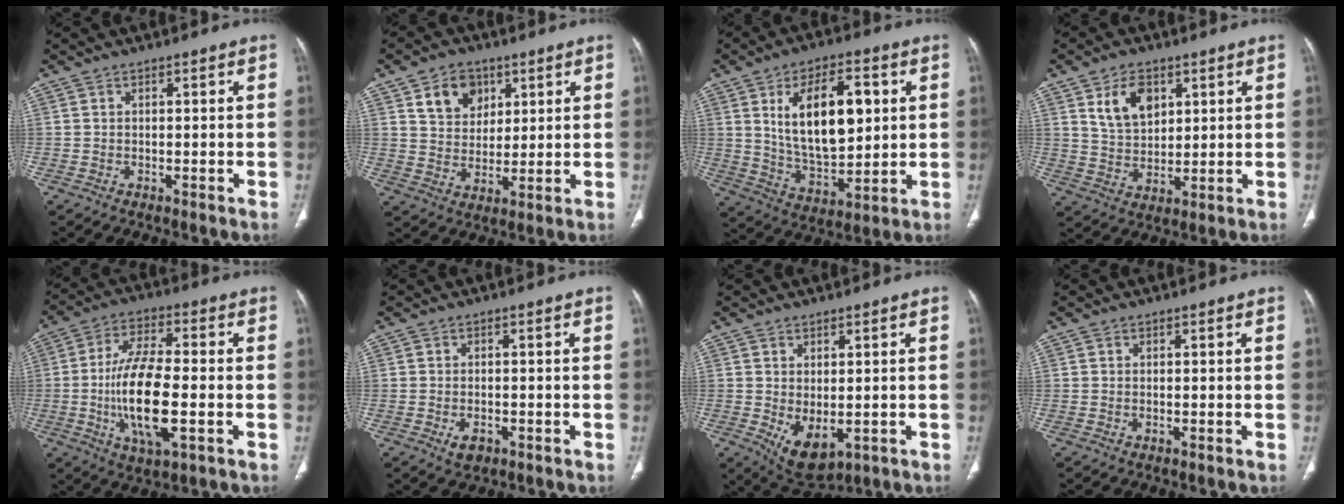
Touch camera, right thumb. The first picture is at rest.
{"total": 8.3, "force": [4.5, 5.7, 4.1], "torque": [-0.047, -0.028, 0.087]}
{"total": 17.7, "force": [4.3, 9.0, 14.7], "torque": [-0.218, -0.014, 0.083]}
{"total": 8.8, "force": [4.0, 5.7, 5.4], "torque": [-0.076, -0.022, 0.080]}
{"total": 15.7, "force": [-2.8, 5.6, 14.3], "torque": [-0.275, 0.006, -0.051]}
{"total": 2.9, "force": [-1.3, 1.8, 1.9], "torque": [-0.030, 0.002, -0.014]}
{"total": 7.2, "force": [-1.4, 4.0, 5.9], "torque": [-0.085, -0.010, 0.001]}
{"total": 0.0}